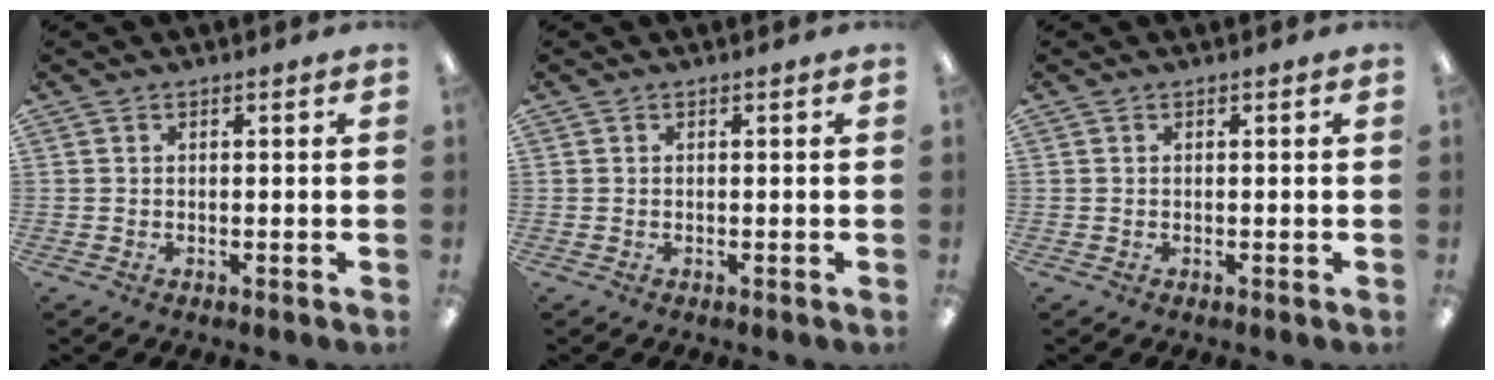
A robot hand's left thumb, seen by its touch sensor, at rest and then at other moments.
{"total": 0.0}
{"total": 0.0}